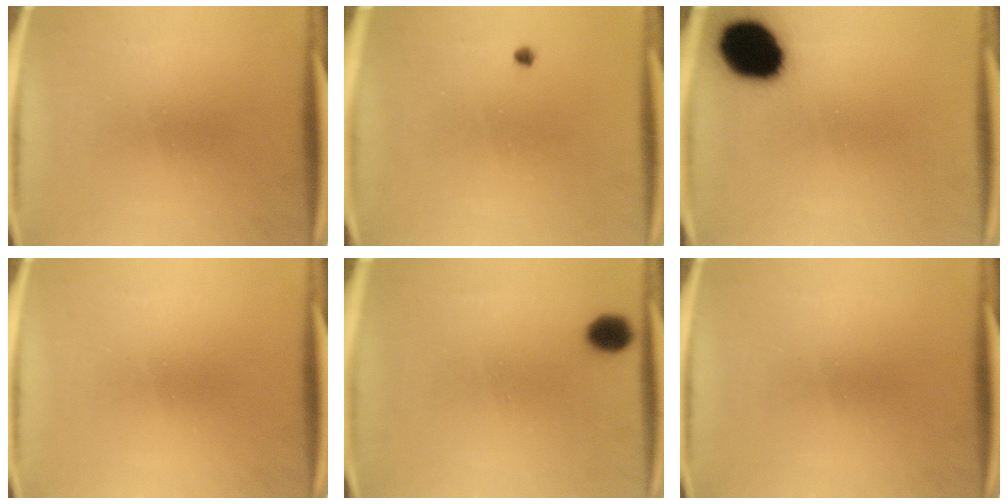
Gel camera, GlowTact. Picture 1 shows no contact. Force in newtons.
{"total": 0.6}
{"total": 15.2}
{"total": 0.0}
{"total": 2.3}
{"total": 0.0}